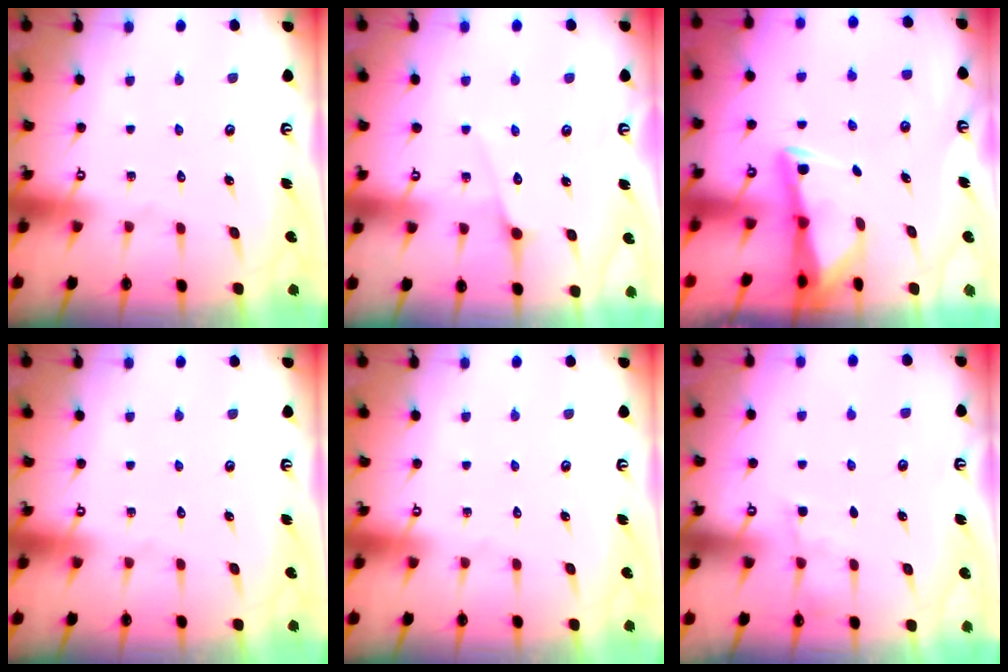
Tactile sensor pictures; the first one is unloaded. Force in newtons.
{"total": 4.2, "press": 4.1, "slide": 0.6}
{"total": 2.9, "press": 2.9, "slide": 0.4}
{"total": 0.0}
{"total": 0.0}
{"total": 4.0, "press": 4.0, "slide": 0.5}